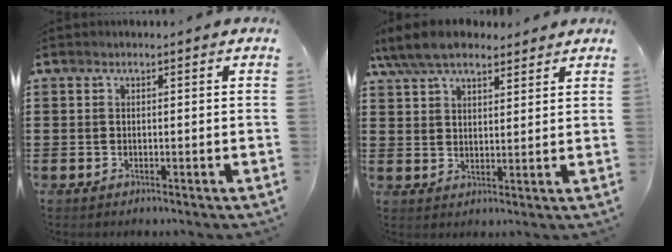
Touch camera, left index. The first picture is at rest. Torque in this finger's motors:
{"motor_torque": [2.14, 0.00, 0.37, 0.21]}